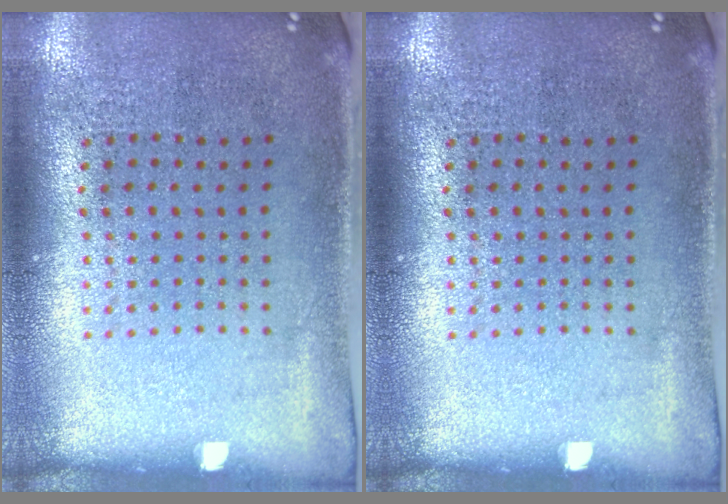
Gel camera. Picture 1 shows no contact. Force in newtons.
{"total": 0.0}